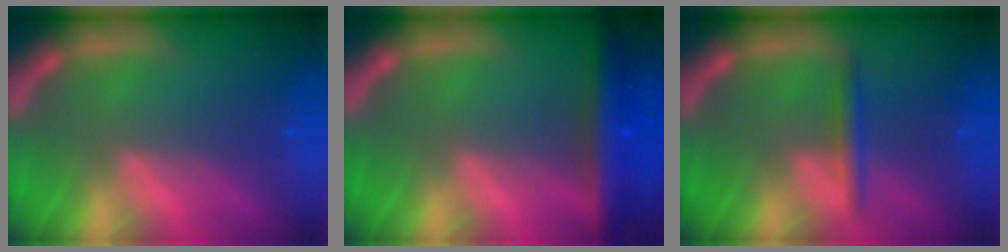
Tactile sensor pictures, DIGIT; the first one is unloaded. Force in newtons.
{"total": 6.0}
{"total": 1.9}